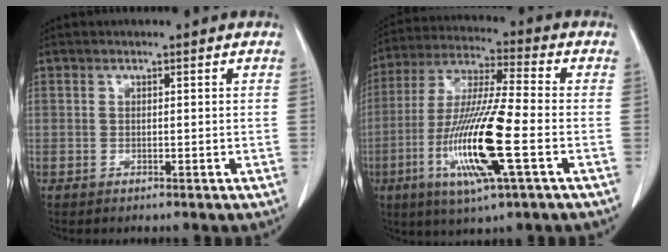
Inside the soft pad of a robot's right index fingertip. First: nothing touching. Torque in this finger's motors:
{"motor_torque": [2.14, 0.00, 0.53, 0.21]}